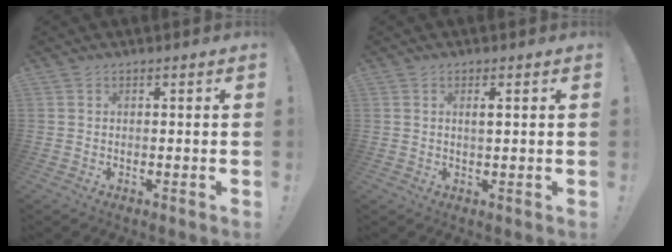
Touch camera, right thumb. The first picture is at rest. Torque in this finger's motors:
{"motor_torque": [-0.26, -0.19, -0.04, 0.17, 0.06]}